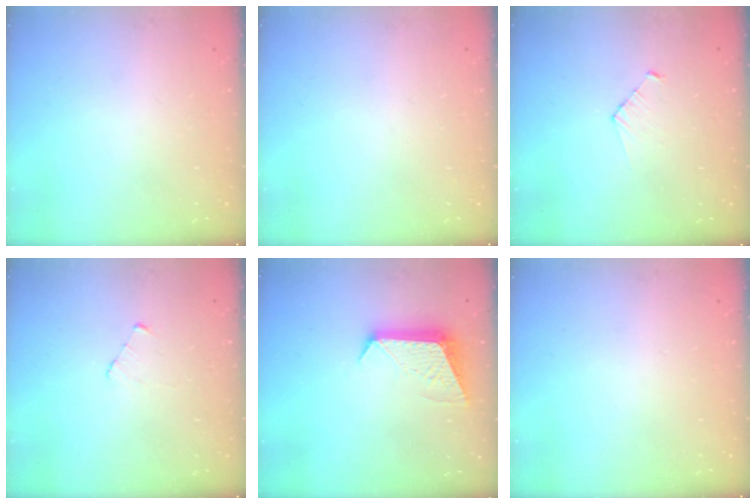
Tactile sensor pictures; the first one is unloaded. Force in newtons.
{"total": 0.0}
{"total": 4.5, "press": 4.5, "slide": 0.4}
{"total": 2.5, "press": 2.5, "slide": 0.3}
{"total": 9.9, "press": 9.9, "slide": 0.4}
{"total": 0.0}